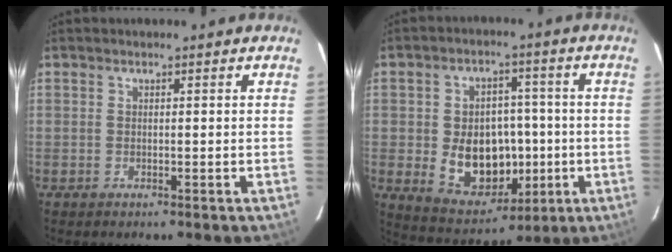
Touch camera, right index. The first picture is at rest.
{"total": 13.4, "force": [-2.0, 10.2, 8.5], "torque": [-0.169, 0.005, -0.004]}